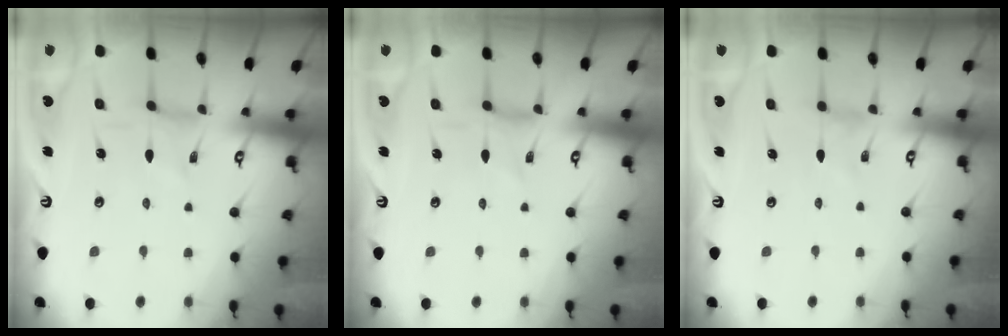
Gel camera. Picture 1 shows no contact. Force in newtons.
{"total": 0.0}
{"total": 0.0}